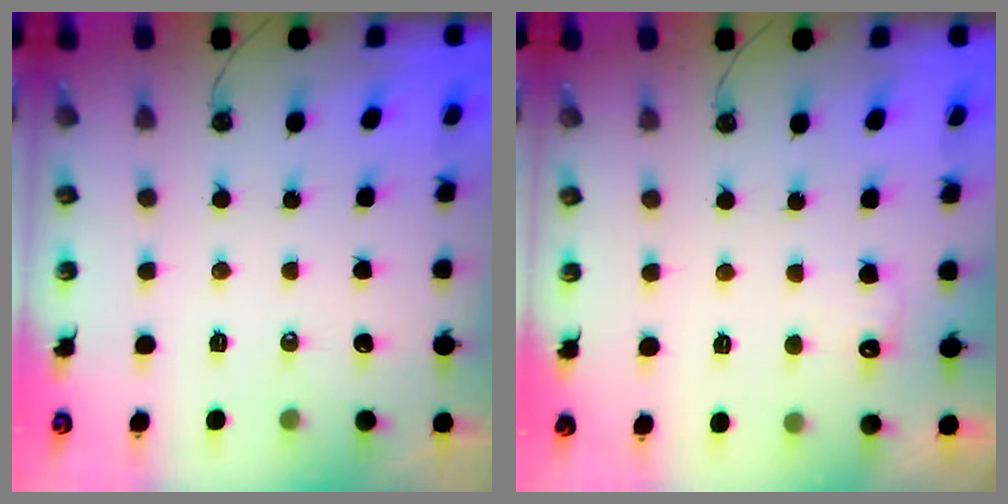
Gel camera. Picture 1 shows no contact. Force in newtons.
{"total": 5.2, "press": 5.1, "slide": 1.1}